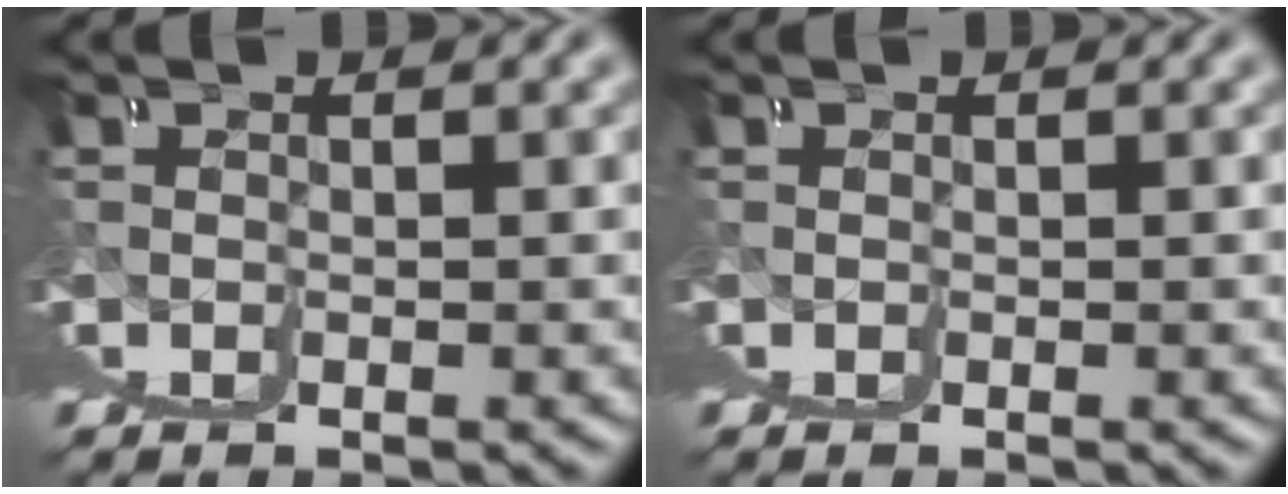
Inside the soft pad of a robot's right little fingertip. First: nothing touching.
{"total": 0.0}